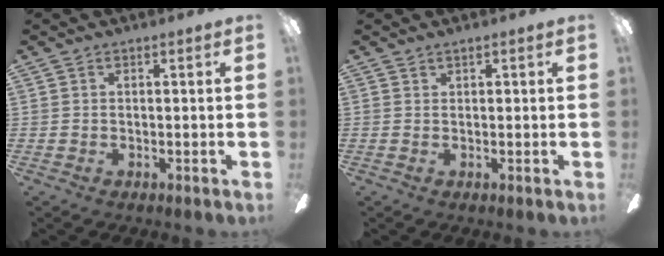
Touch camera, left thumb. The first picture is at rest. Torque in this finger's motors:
{"motor_torque": [-0.03, -0.04, 0.48, -0.13, 0.00]}